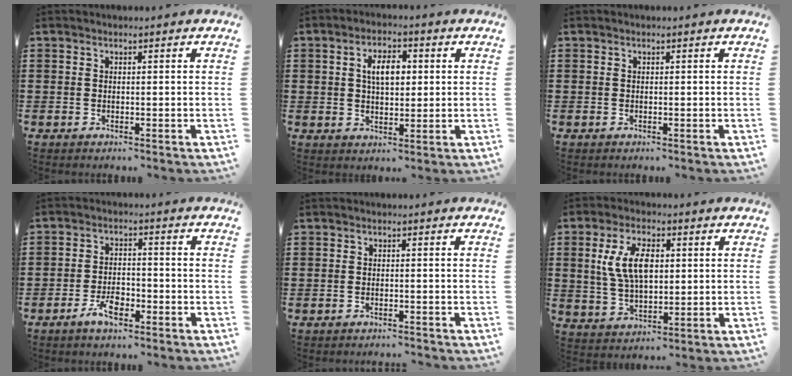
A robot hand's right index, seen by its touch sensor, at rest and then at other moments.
{"total": 4.4, "force": [0.8, 2.3, 3.7], "torque": [-0.070, 0.007, 0.009]}
{"total": 0.0}
{"total": 4.0, "force": [-2.5, 1.7, 2.7], "torque": [-0.050, 0.008, -0.049]}
{"total": 0.8, "force": [-0.8, 0.0, 0.1], "torque": [-0.003, 0.000, -0.016]}
{"total": 8.4, "force": [1.6, 4.3, 7.0], "torque": [-0.151, 0.006, 0.021]}